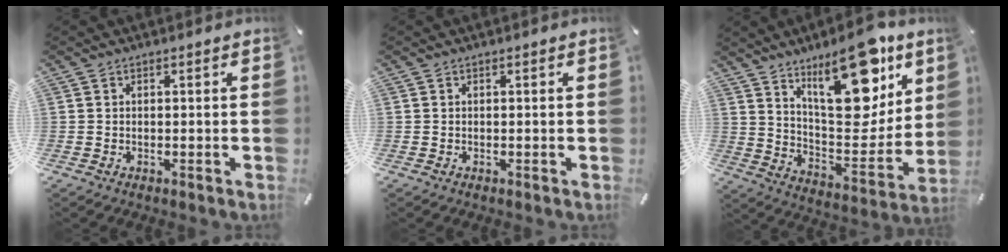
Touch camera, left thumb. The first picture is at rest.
{"total": 0.0}
{"total": 22.5, "force": [14.0, 9.9, 14.6], "torque": [-0.196, -0.093, 0.234]}